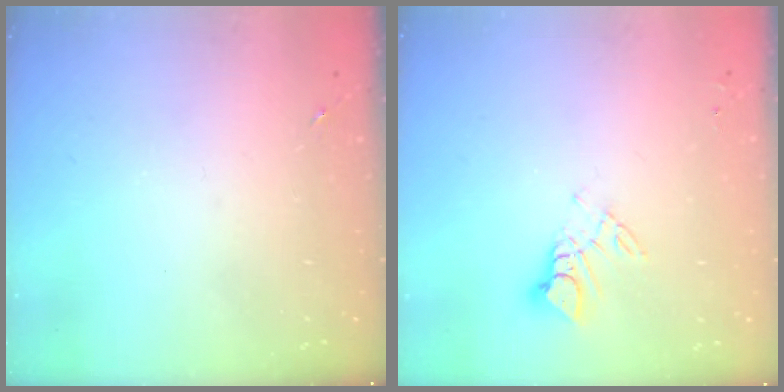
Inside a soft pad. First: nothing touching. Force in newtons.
{"total": 6.2, "press": 6.1, "slide": 0.4}